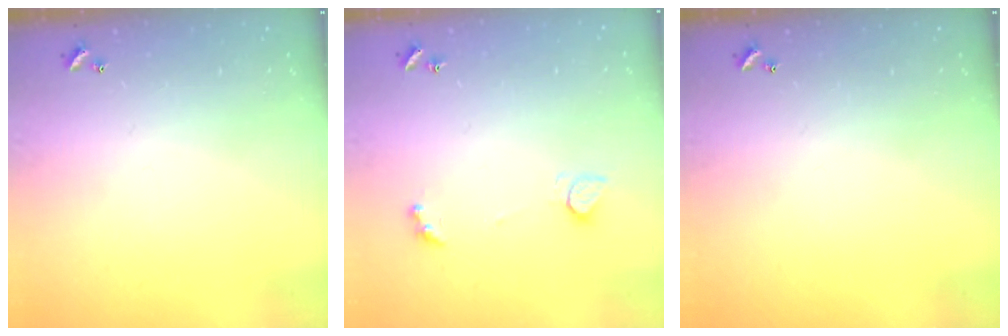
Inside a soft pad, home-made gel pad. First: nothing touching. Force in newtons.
{"total": 1.4, "press": 1.2, "slide": 0.6}
{"total": 0.0}